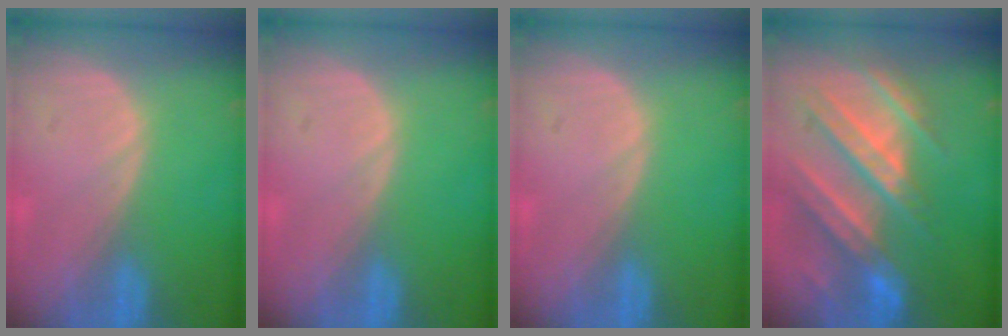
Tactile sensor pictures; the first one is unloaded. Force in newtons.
{"total": 0.0}
{"total": 0.0}
{"total": 10.2, "press": 9.5, "slide": 3.8}